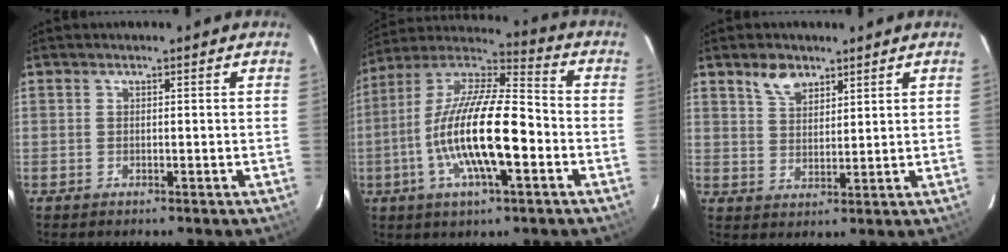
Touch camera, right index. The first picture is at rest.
{"total": 18.6, "force": [-4.8, 5.0, 17.3], "torque": [-0.327, -0.006, -0.096]}
{"total": 5.2, "force": [3.6, 2.9, 2.4], "torque": [-0.038, 0.007, 0.069]}